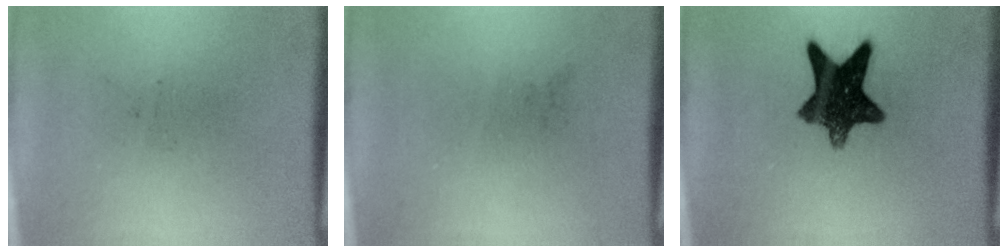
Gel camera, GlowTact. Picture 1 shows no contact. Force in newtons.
{"total": 0.0}
{"total": 10.8}